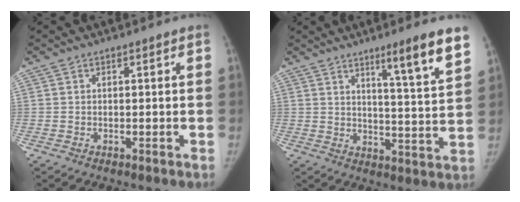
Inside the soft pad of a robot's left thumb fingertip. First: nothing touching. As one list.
[{"total": 11.3, "force": [7.2, 0.4, 8.7], "torque": [-0.116, -0.046, 0.105]}]